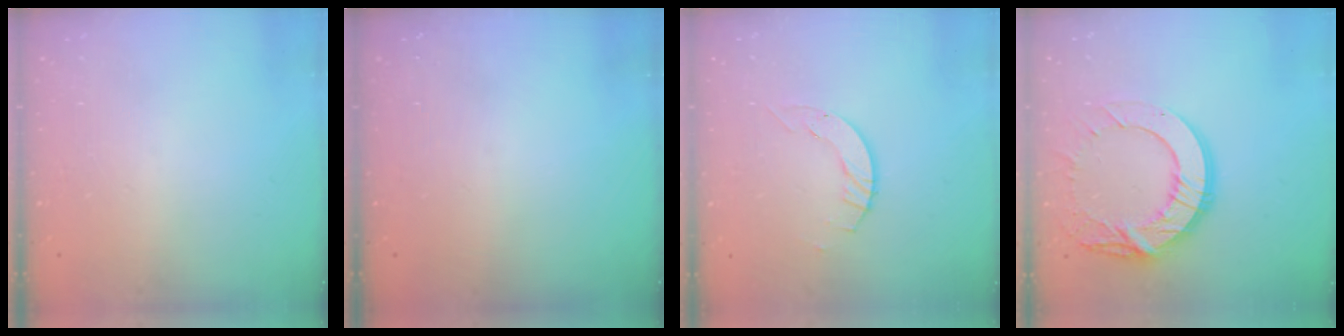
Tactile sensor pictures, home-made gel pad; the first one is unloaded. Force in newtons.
{"total": 0.0}
{"total": 2.1, "press": 2.1, "slide": 0.3}
{"total": 16.0, "press": 15.9, "slide": 1.4}